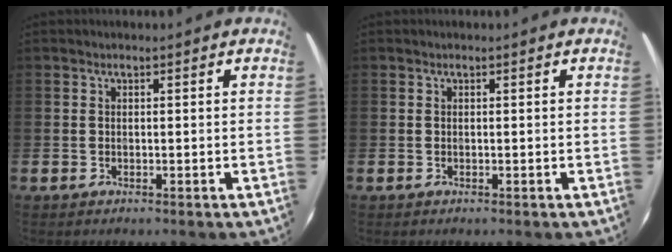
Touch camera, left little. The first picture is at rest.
{"total": 0.0}